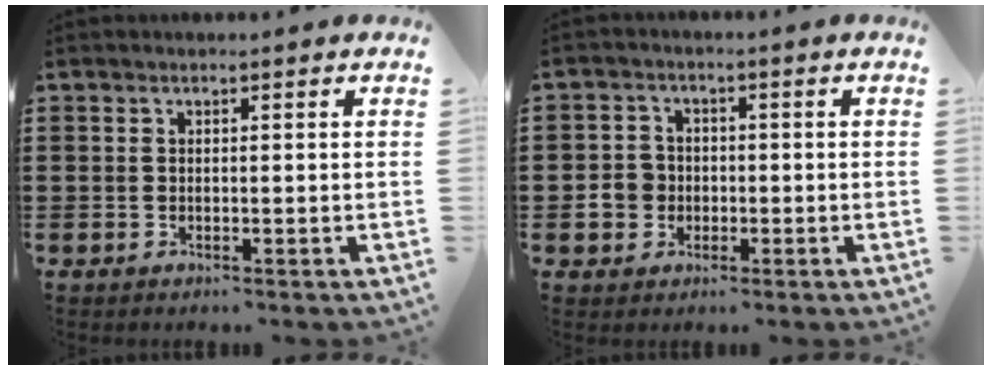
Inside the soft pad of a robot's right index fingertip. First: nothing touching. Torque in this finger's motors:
{"motor_torque": [0.42, 1.72, 0.14, 0.03]}